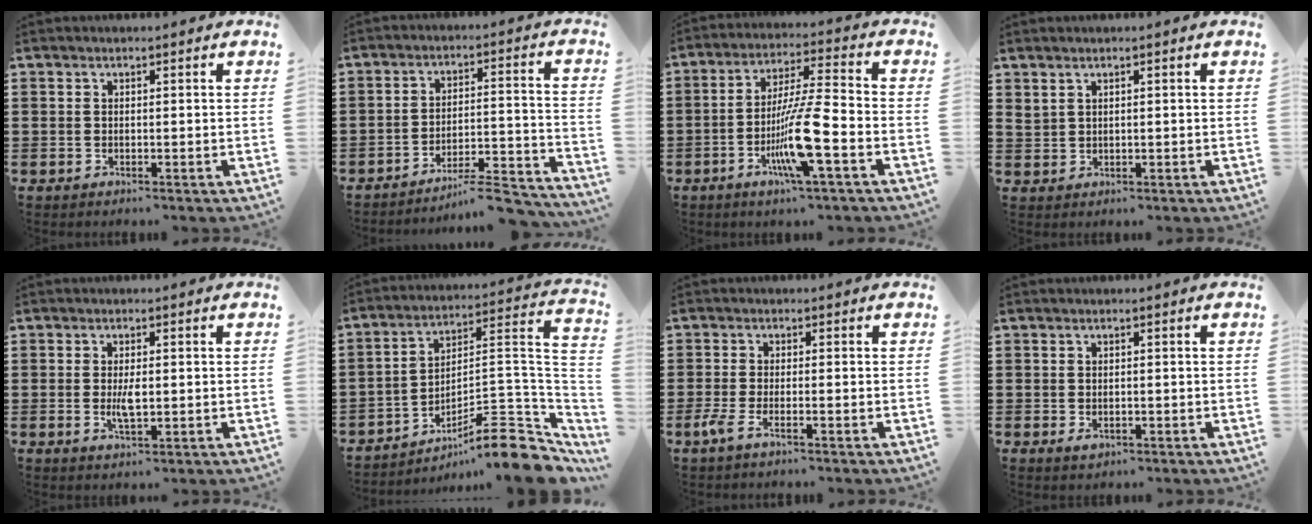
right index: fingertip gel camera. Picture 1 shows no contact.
{"total": 6.5, "force": [-6.1, 0.5, 2.2], "torque": [-0.031, 0.001, -0.119]}
{"total": 10.9, "force": [-4.1, 0.8, 10.1], "torque": [-0.208, -0.015, -0.082]}
{"total": 1.3, "force": [1.1, 0.5, 0.5], "torque": [-0.013, 0.000, 0.021]}
{"total": 3.4, "force": [-0.2, 1.2, 3.2], "torque": [-0.067, -0.003, -0.006]}
{"total": 11.6, "force": [-7.9, 2.9, 7.9], "torque": [-0.096, 0.013, -0.147]}
{"total": 3.6, "force": [-2.0, 0.2, 3.1], "torque": [-0.079, -0.018, -0.041]}
{"total": 0.9, "force": [-0.2, 0.5, 0.7], "torque": [-0.015, 0.001, -0.003]}